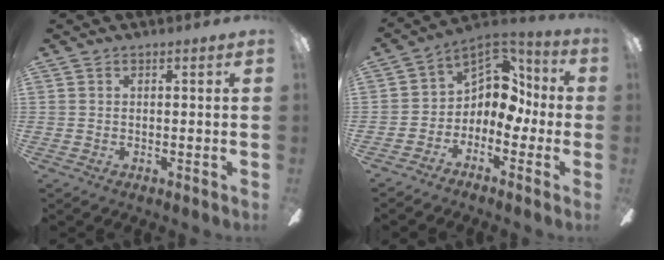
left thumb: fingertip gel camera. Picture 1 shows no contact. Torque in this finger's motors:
{"motor_torque": [0.27, 0.39, -0.23, 0.42, 0.06]}